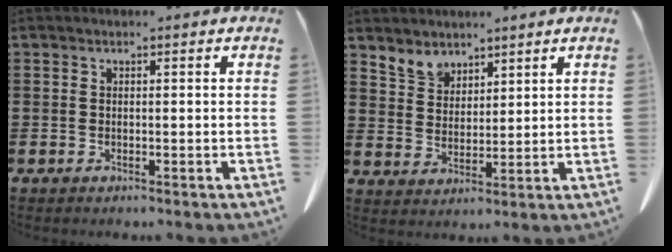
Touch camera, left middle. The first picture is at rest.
{"total": 4.0, "force": [3.5, 1.9, 0.4], "torque": [-0.022, -0.003, 0.067]}